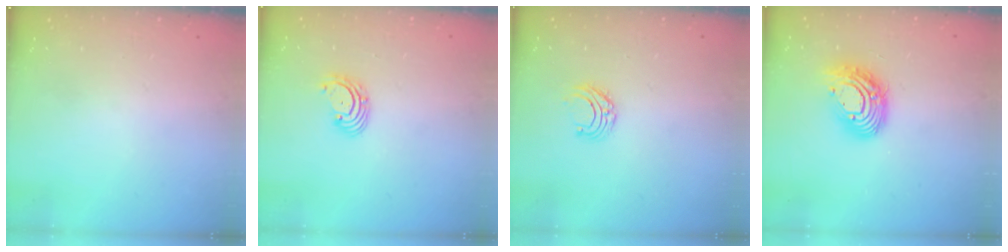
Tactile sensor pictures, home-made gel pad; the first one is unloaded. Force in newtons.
{"total": 2.9, "press": 2.9, "slide": 0.3}
{"total": 5.2, "press": 5.2, "slide": 0.5}
{"total": 13.4, "press": 13.4, "slide": 1.3}